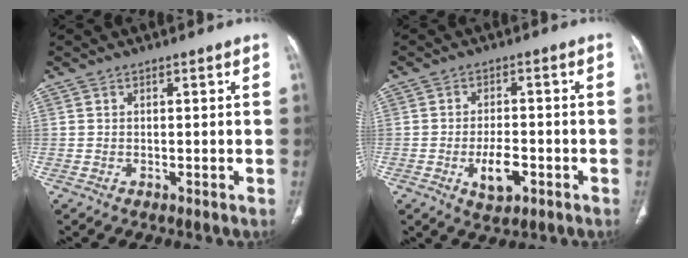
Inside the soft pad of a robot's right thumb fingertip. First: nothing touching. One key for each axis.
{"total": 5.8, "fx": -2.1, "fy": 3.0, "fz": 4.5, "tx": -0.065, "ty": 0.010, "tz": -0.031}